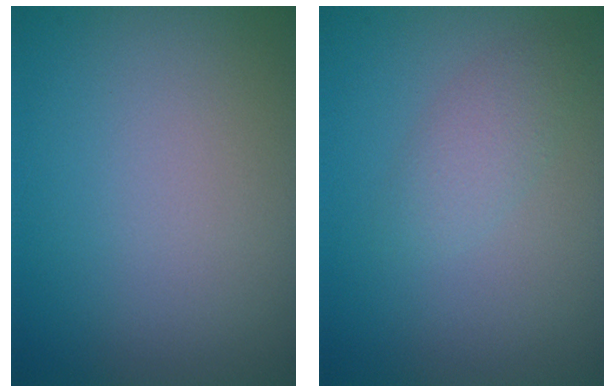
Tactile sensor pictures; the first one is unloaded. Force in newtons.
{"total": 1.9, "press": 1.9, "slide": 0.1}